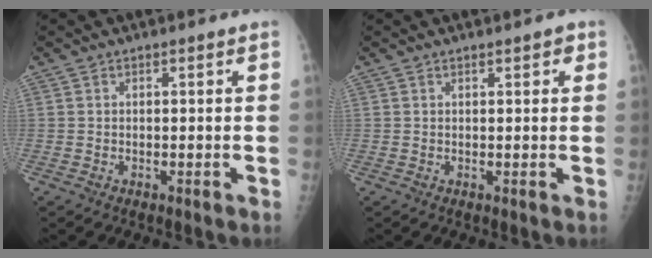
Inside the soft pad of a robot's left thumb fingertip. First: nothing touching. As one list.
[{"total": 1.7, "force": [0.9, 0.7, 1.2], "torque": [-0.008, -0.001, 0.010]}]